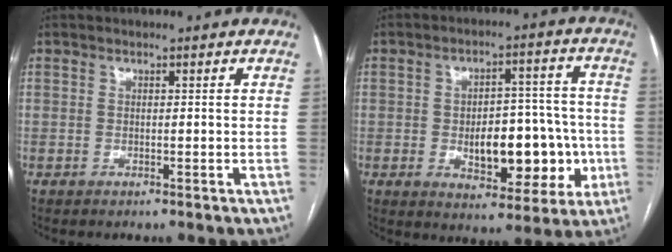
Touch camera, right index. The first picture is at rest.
{"total": 12.8, "force": [-2.5, 6.5, 10.7], "torque": [-0.139, 0.025, -0.022]}